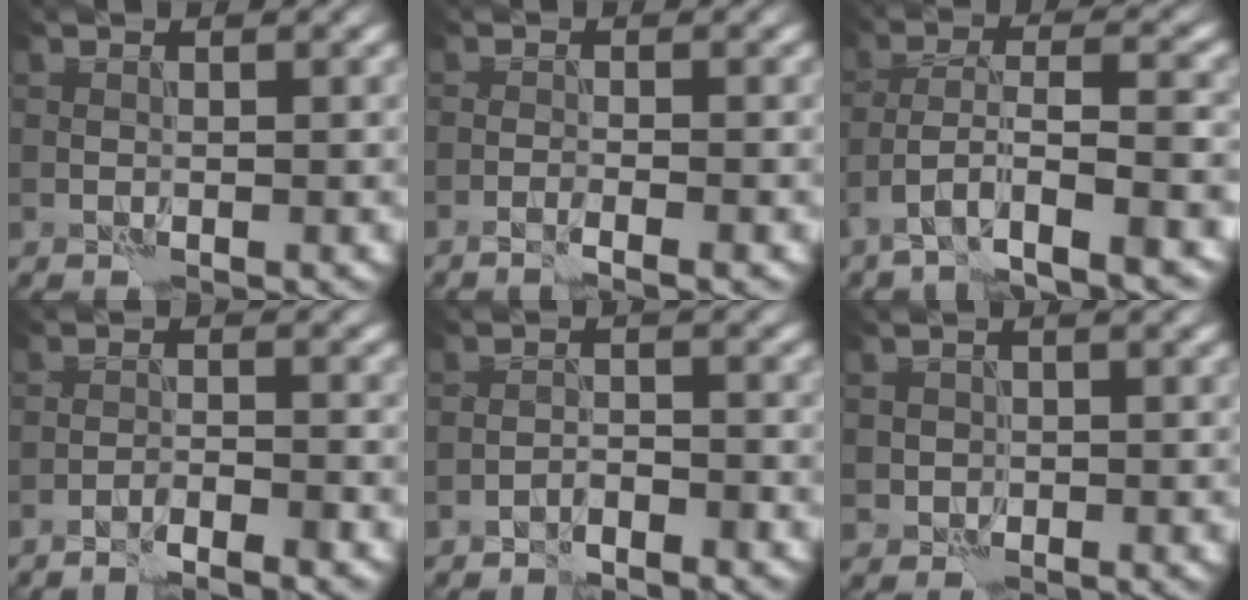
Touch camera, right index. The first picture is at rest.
{"total": 1.9, "force": [-1.5, -0.1, 1.2], "torque": [-0.026, 0.002, -0.030]}
{"total": 6.6, "force": [-4.1, 1.6, 4.9], "torque": [-0.086, 0.003, -0.076]}
{"total": 3.2, "force": [-2.9, 0.1, 1.4], "torque": [-0.024, 0.005, -0.044]}
{"total": 1.9, "force": [-1.9, 0.3, 0.4], "torque": [0.000, 0.006, -0.035]}
{"total": 1.0, "force": [-0.1, 1.0, -0.2], "torque": [0.013, 0.000, -0.002]}